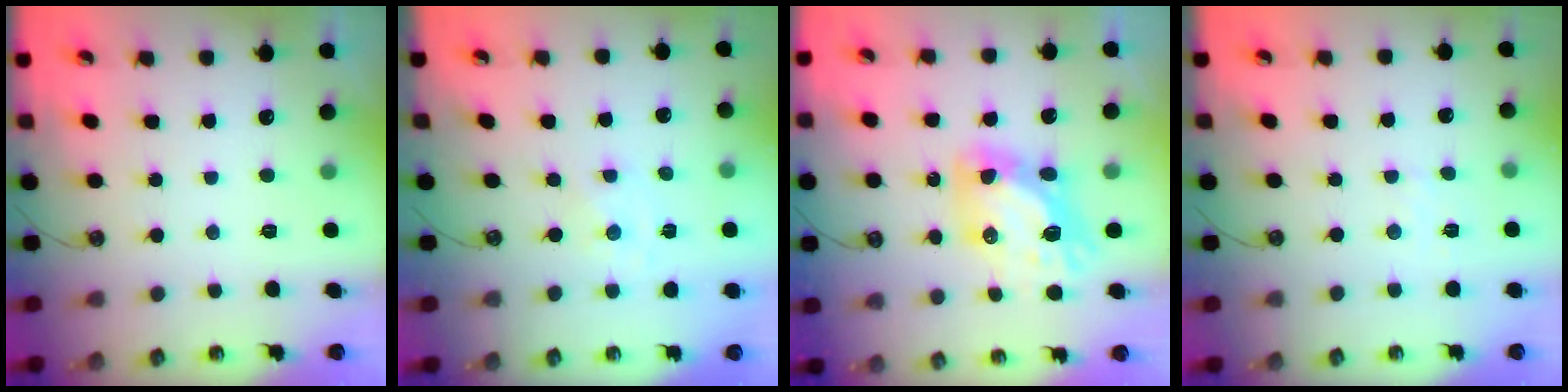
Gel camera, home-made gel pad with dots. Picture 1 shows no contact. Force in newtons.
{"total": 0.0}
{"total": 12.8, "press": 12.7, "slide": 1.3}
{"total": 3.0, "press": 3.0, "slide": 0.5}